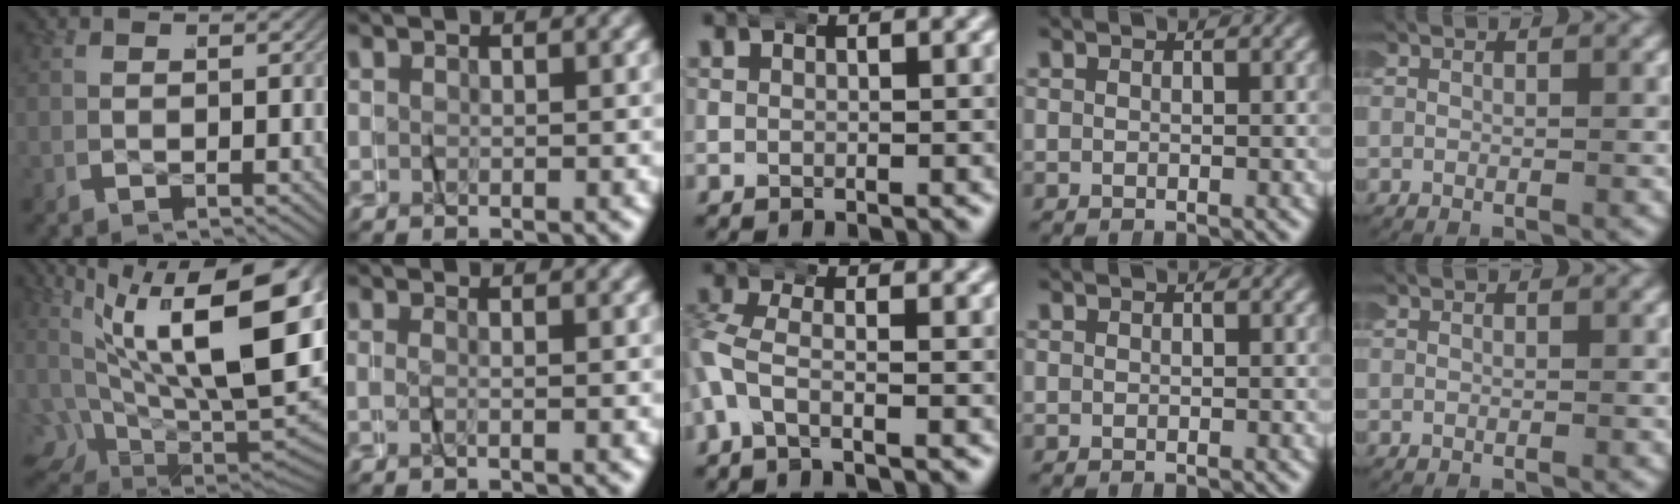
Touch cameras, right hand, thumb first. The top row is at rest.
{"thumb": {"total": 19.7, "force": [3.4, 10.0, 16.7], "torque": [-0.285, -0.051, 0.087]}, "index": {"total": 1.3, "force": [-0.8, -1.0, -0.1], "torque": [0.001, 0.001, -0.017]}, "middle": {"total": 2.7, "force": [-1.0, 1.2, 2.2], "torque": [-0.067, -0.002, -0.022]}}